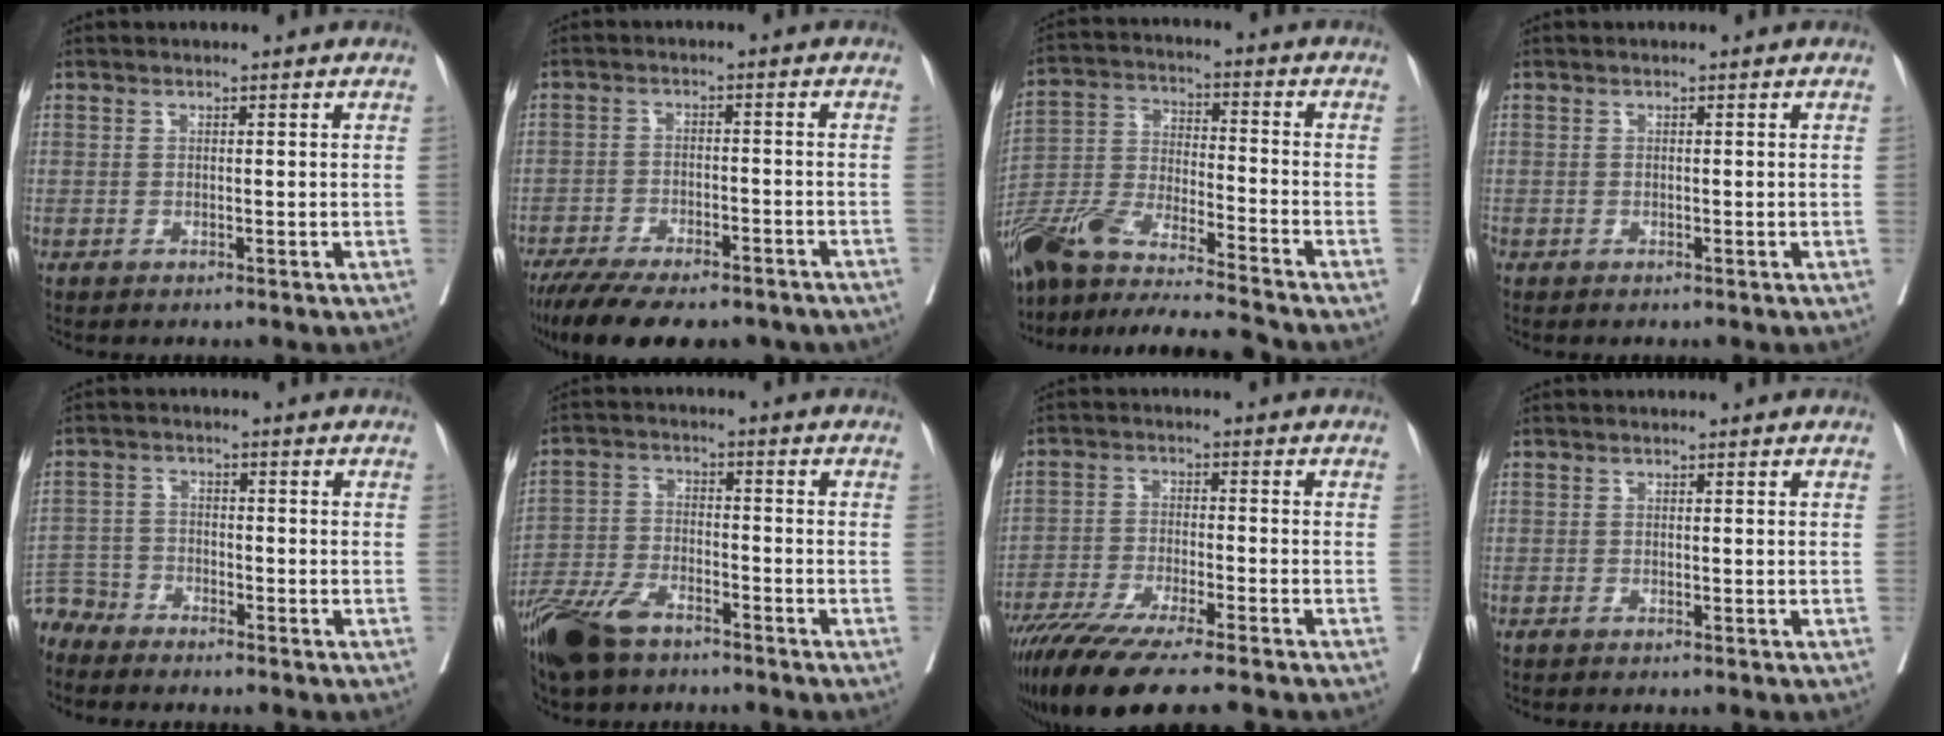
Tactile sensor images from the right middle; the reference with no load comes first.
{"total": 17.4, "force": [-13.6, 5.6, 9.3], "torque": [-0.172, -0.020, -0.195]}
{"total": 19.7, "force": [-17.2, -0.2, 9.6], "torque": [-0.217, -0.026, -0.313]}
{"total": 0.0}
{"total": 5.3, "force": [-5.1, 1.5, -0.3], "torque": [0.012, -0.003, -0.105]}
{"total": 10.8, "force": [-8.3, 3.8, 5.8], "torque": [-0.120, -0.023, -0.160]}
{"total": 14.0, "force": [-11.2, 0.9, 8.5], "torque": [-0.145, -0.037, -0.186]}
{"total": 0.5, "force": [-0.4, 0.0, 0.3], "torque": [-0.004, -0.001, -0.009]}